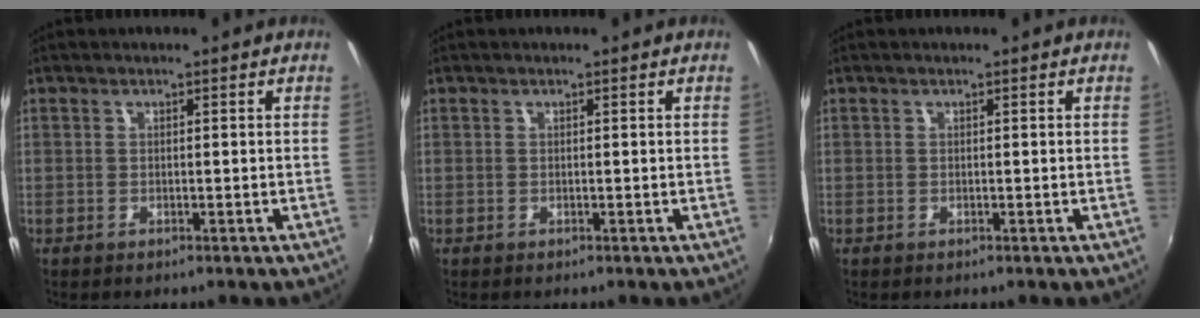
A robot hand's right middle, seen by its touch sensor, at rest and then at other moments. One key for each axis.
{"total": 0.0}
{"total": 0.0}